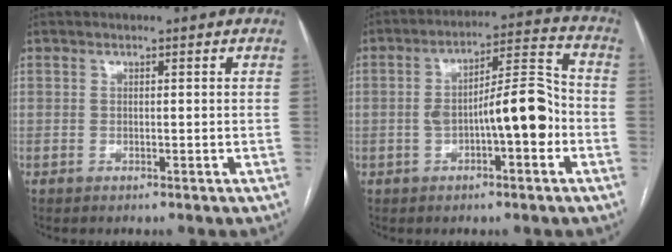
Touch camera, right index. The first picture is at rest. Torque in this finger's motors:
{"motor_torque": [0.38, -0.18, 0.28, 0.07]}